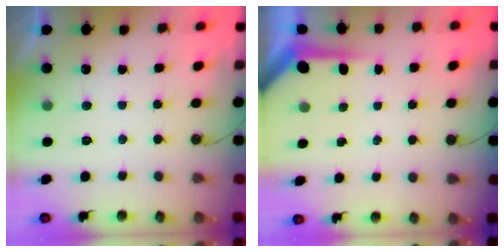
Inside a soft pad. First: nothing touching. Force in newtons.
{"total": 3.8, "press": 3.8, "slide": 0.4}